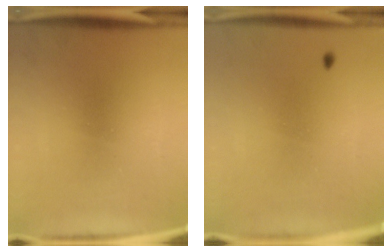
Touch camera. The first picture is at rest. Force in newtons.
{"total": 0.9}